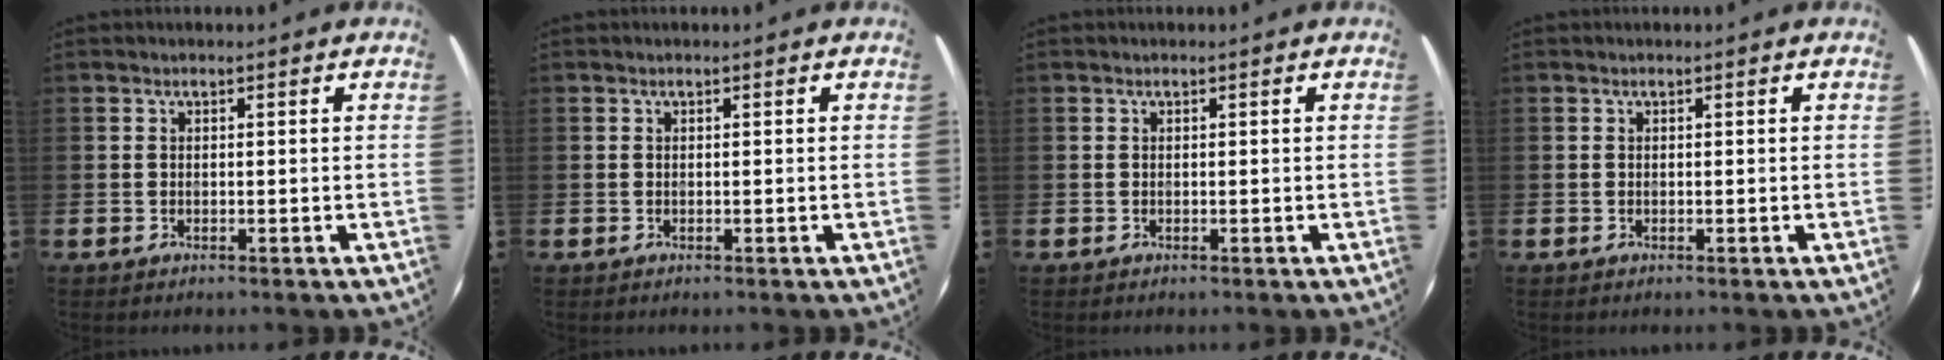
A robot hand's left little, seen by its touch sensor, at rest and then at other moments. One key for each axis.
{"total": 0.0}
{"total": 0.0}
{"total": 0.0}